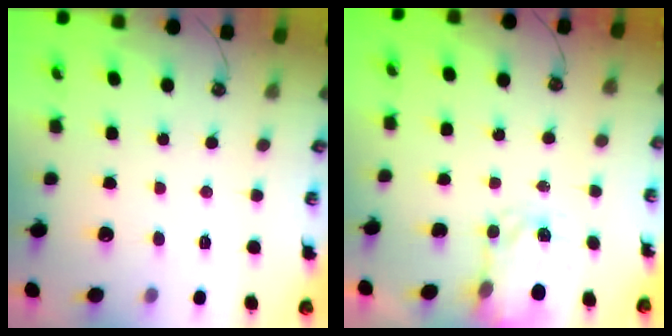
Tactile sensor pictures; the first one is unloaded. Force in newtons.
{"total": 3.7, "press": 3.7, "slide": 0.5}